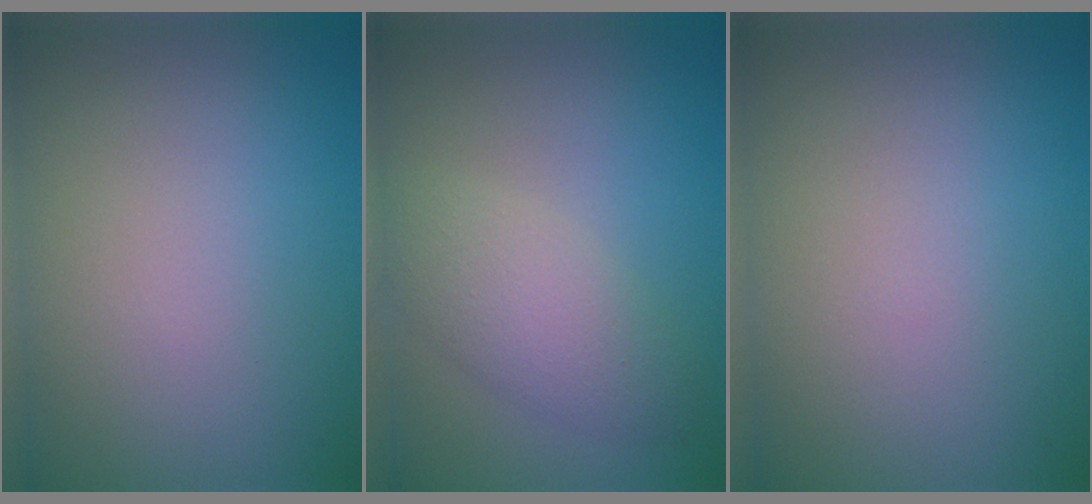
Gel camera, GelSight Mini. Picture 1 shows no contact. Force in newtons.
{"total": 3.6, "press": 3.6, "slide": 0.1}
{"total": 0.0}